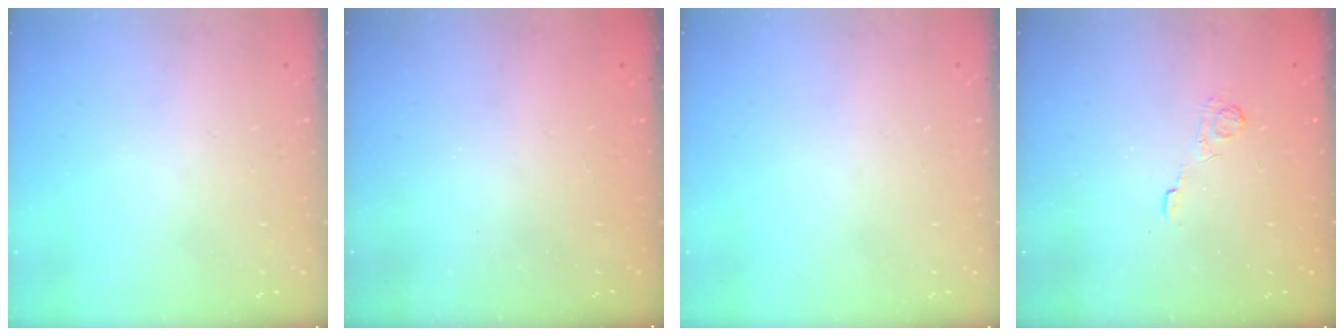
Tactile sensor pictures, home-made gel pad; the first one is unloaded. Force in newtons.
{"total": 2.5, "press": 2.3, "slide": 0.8}
{"total": 0.0}
{"total": 3.6, "press": 3.2, "slide": 1.6}